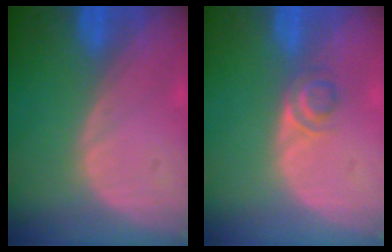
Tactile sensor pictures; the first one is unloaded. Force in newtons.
{"total": 2.5, "press": 2.4, "slide": 0.8}